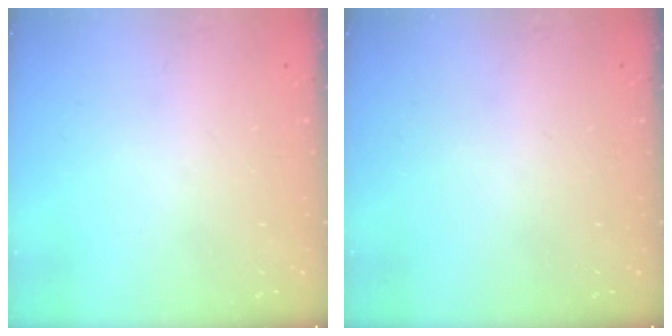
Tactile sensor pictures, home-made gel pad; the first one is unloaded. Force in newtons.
{"total": 0.0}